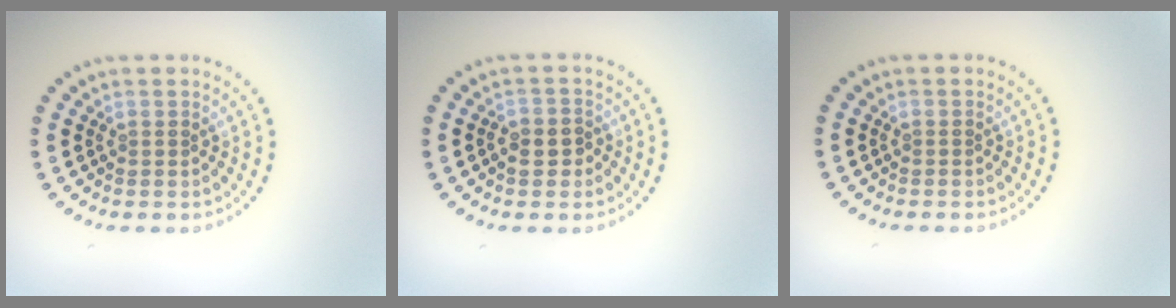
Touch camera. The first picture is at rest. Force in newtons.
{"total": 2.2, "press": 2.1, "slide": 0.6}
{"total": 0.0}